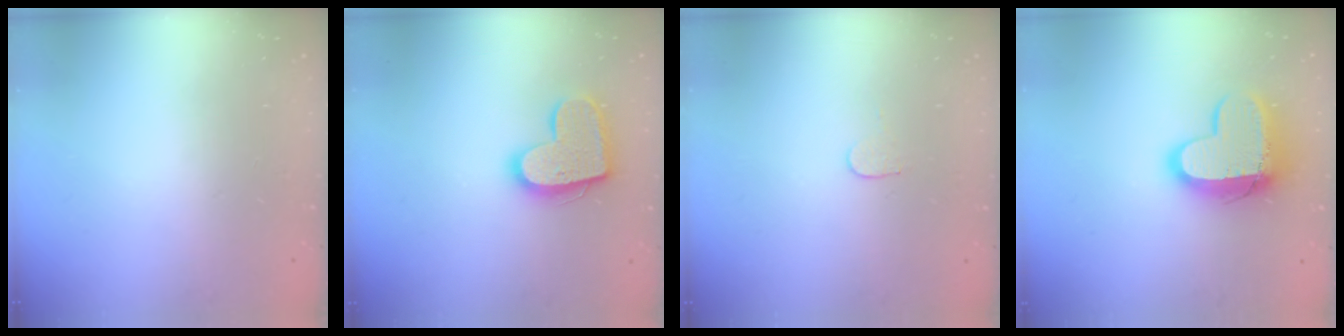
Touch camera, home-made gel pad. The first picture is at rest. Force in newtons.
{"total": 14.9, "press": 14.9, "slide": 1.0}
{"total": 4.9, "press": 4.9, "slide": 0.3}
{"total": 12.7, "press": 12.7, "slide": 0.9}